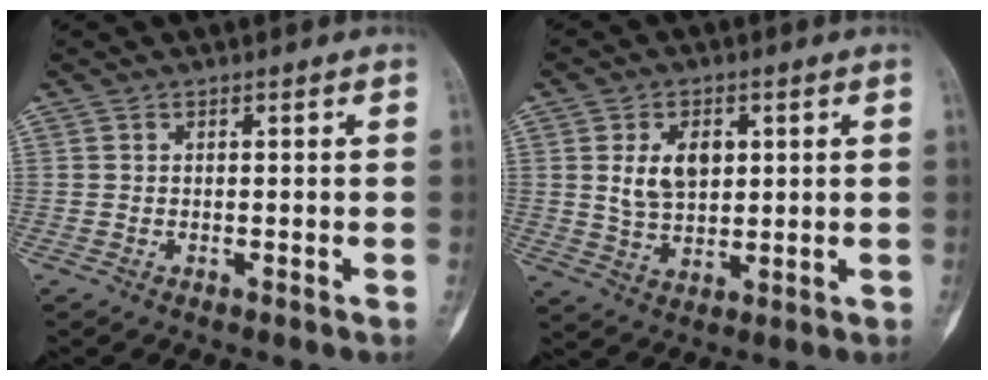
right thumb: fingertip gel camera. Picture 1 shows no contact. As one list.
[{"total": 8.2, "force": [1.9, 5.6, 5.8], "torque": [-0.074, -0.008, 0.040]}]